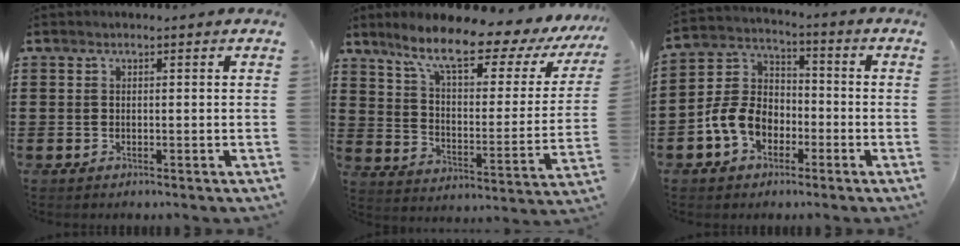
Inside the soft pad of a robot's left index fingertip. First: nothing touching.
{"total": 10.8, "force": [8.0, 2.2, 6.9], "torque": [-0.140, -0.047, 0.127]}
{"total": 8.2, "force": [-3.5, 6.0, 4.3], "torque": [-0.122, 0.010, -0.075]}